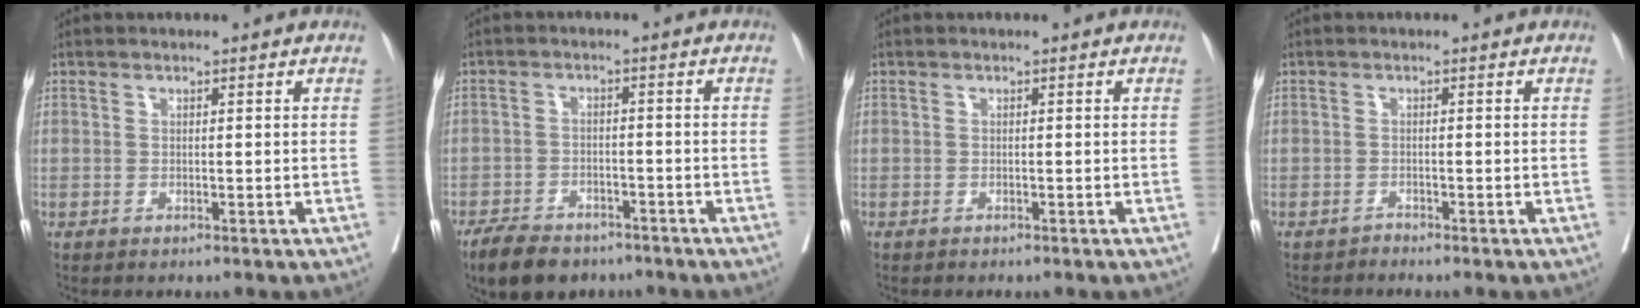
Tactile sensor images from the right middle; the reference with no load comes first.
{"total": 8.4, "force": [-6.7, 3.7, 3.7], "torque": [-0.063, -0.007, -0.105]}
{"total": 0.5, "force": [-0.5, 0.0, 0.2], "torque": [-0.002, -0.002, -0.008]}
{"total": 0.8, "force": [-0.7, -0.3, -0.1], "torque": [-0.003, -0.004, -0.013]}